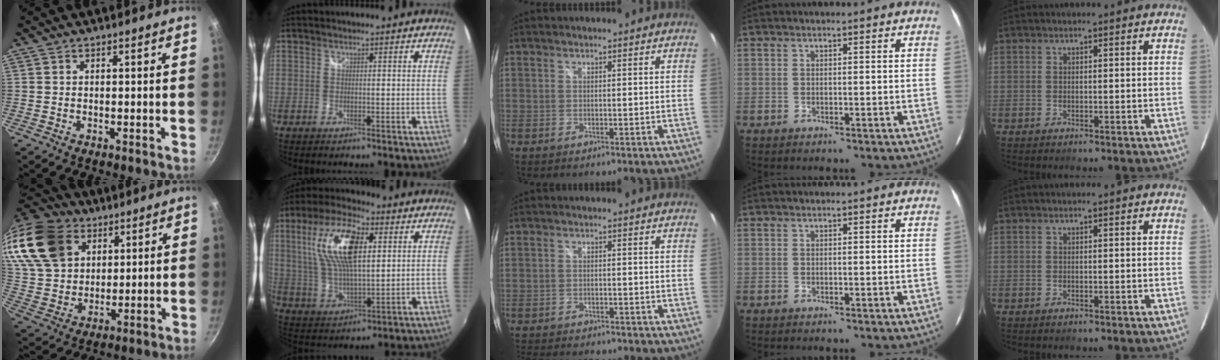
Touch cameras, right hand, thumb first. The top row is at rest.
{"thumb": {"total": 21.0, "force": [10.8, 14.8, 10.3], "torque": [-0.200, -0.018, 0.212]}, "index": {"total": 15.9, "force": [4.8, 6.5, 13.7], "torque": [-0.264, 0.016, 0.093]}, "middle": {"total": 10.9, "force": [-9.7, 2.9, 4.0], "torque": [-0.098, -0.013, -0.148]}}